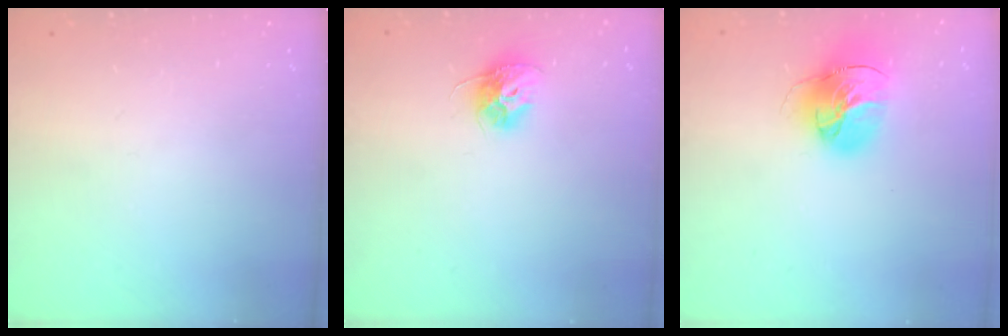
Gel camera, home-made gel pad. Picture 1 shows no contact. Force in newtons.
{"total": 9.8, "press": 9.8, "slide": 0.3}
{"total": 17.5, "press": 17.4, "slide": 1.7}